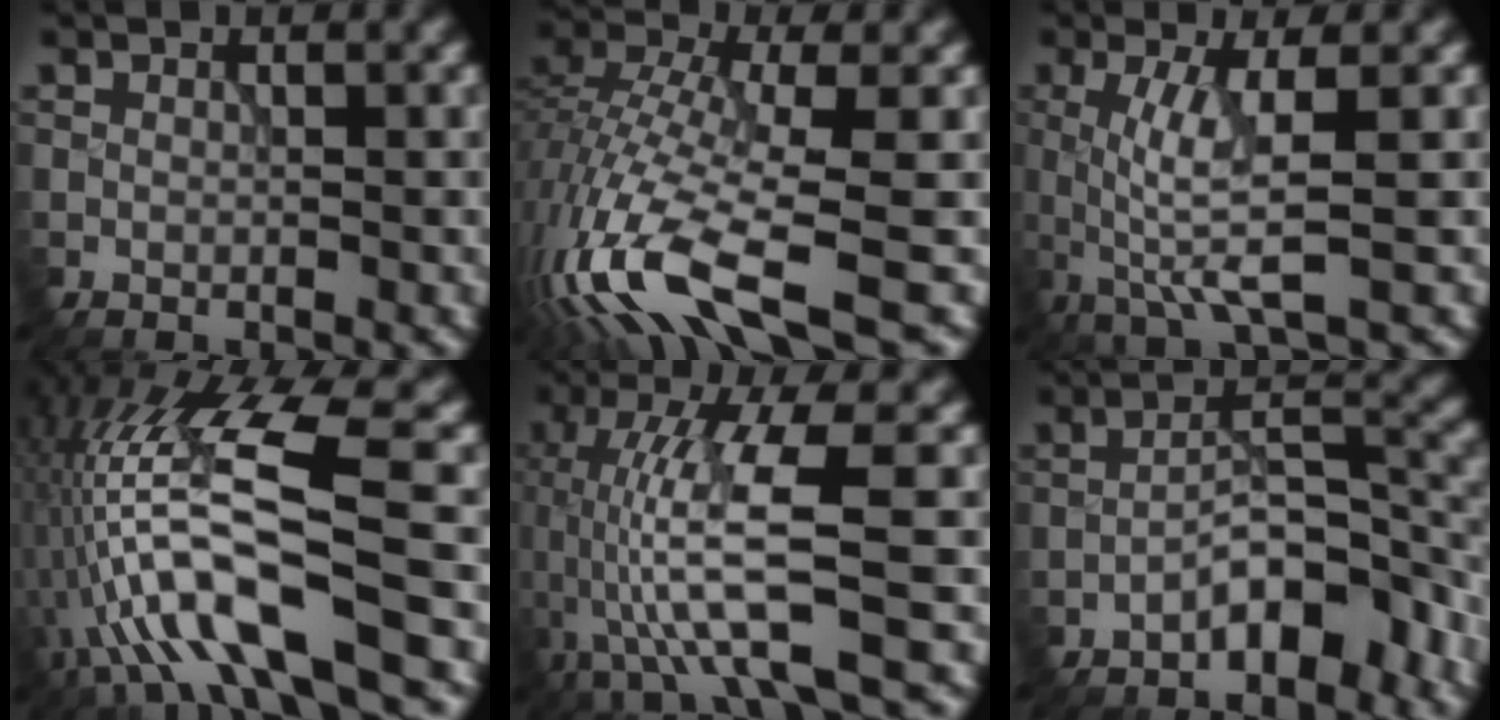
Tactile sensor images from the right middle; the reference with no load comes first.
{"total": 13.2, "force": [-6.0, 4.1, 11.1], "torque": [-0.243, -0.005, -0.111]}
{"total": 5.0, "force": [0.1, 0.8, 4.9], "torque": [-0.100, 0.000, 0.005]}
{"total": 12.2, "force": [-4.1, 2.8, 11.1], "torque": [-0.211, 0.016, -0.064]}
{"total": 8.7, "force": [-1.5, 1.6, 8.4], "torque": [-0.169, 0.001, -0.026]}
{"total": 5.0, "force": [-3.1, 1.7, 3.6], "torque": [-0.051, 0.020, -0.055]}